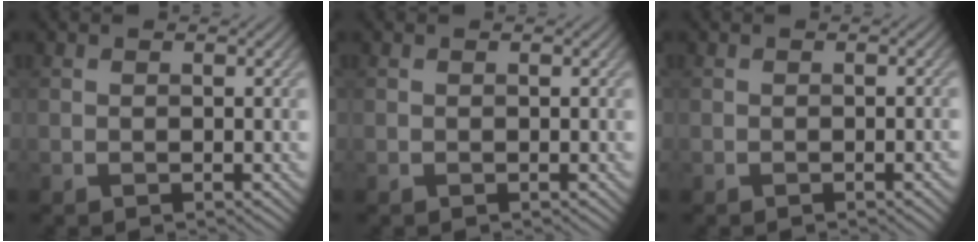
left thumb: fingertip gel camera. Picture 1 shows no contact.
{"total": 0.0}
{"total": 1.3, "force": [-0.4, 0.2, 1.2], "torque": [-0.014, 0.003, -0.008]}